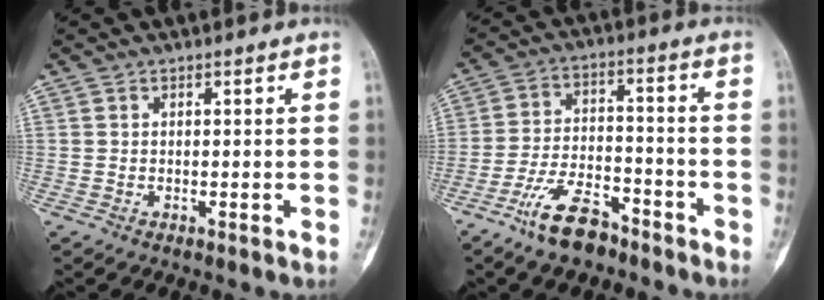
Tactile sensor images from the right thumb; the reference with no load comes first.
{"total": 10.5, "force": [-7.6, 4.5, 5.7], "torque": [-0.097, 0.051, -0.143]}